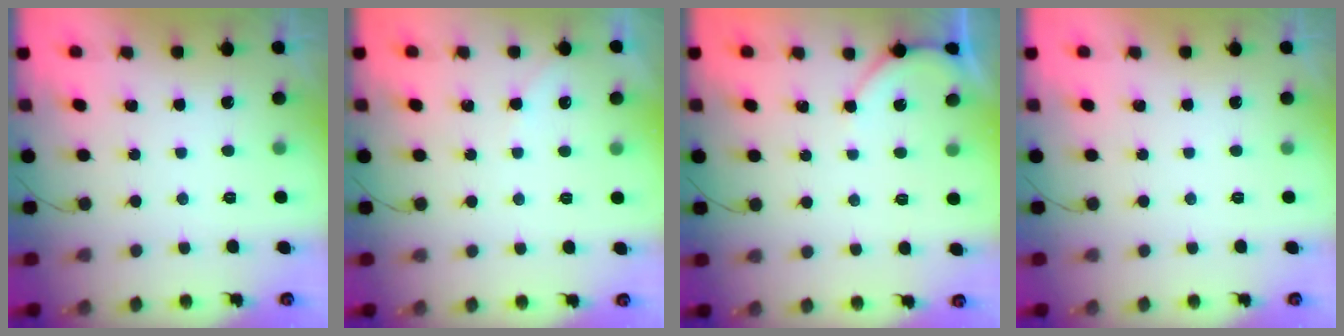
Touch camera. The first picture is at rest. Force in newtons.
{"total": 3.1, "press": 3.1, "slide": 0.5}
{"total": 2.9, "press": 2.8, "slide": 0.4}
{"total": 0.0}